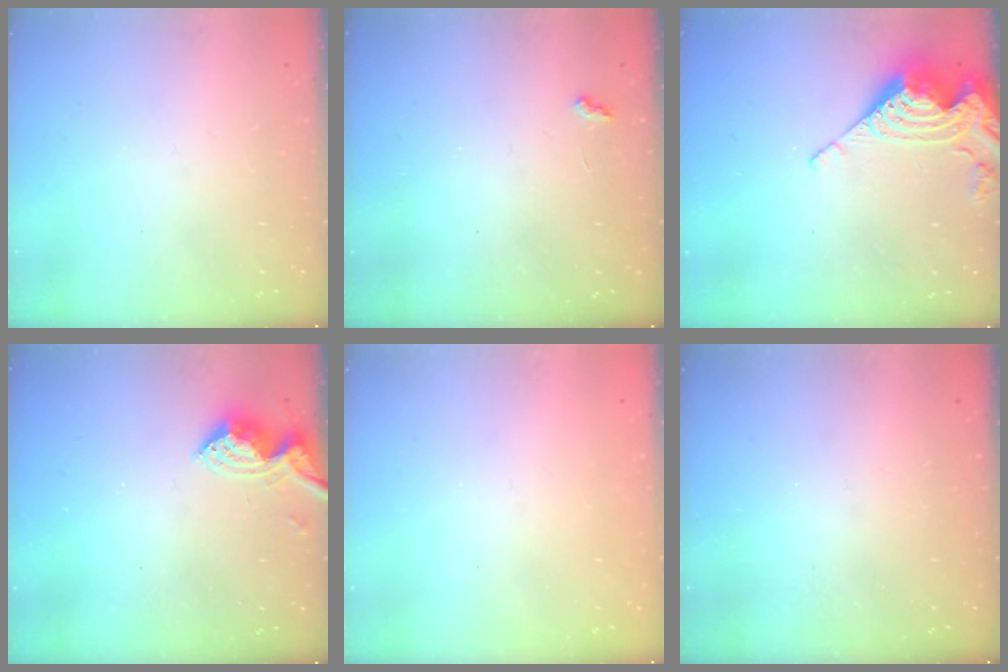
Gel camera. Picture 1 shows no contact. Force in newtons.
{"total": 2.3, "press": 2.3, "slide": 0.5}
{"total": 10.5, "press": 10.4, "slide": 1.0}
{"total": 9.2, "press": 9.2, "slide": 0.6}
{"total": 1.5, "press": 1.3, "slide": 0.9}
{"total": 0.8, "press": 0.8, "slide": 0.3}